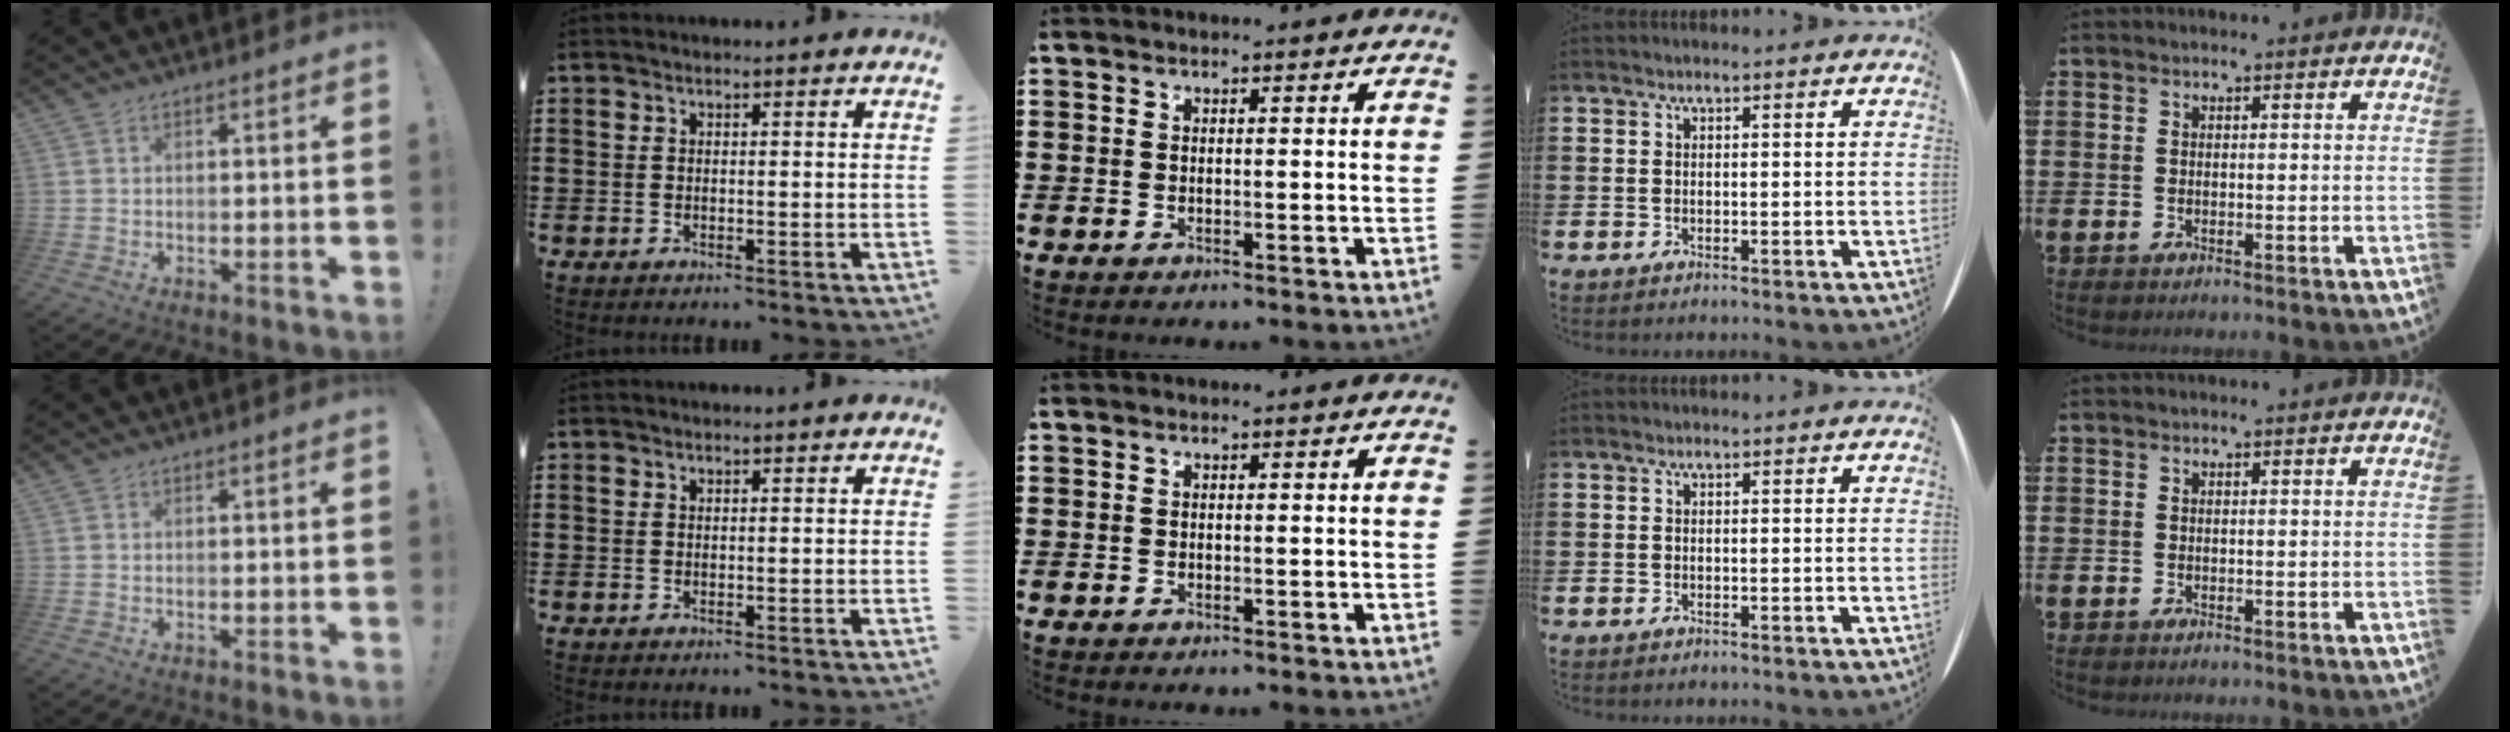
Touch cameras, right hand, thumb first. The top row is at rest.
{}